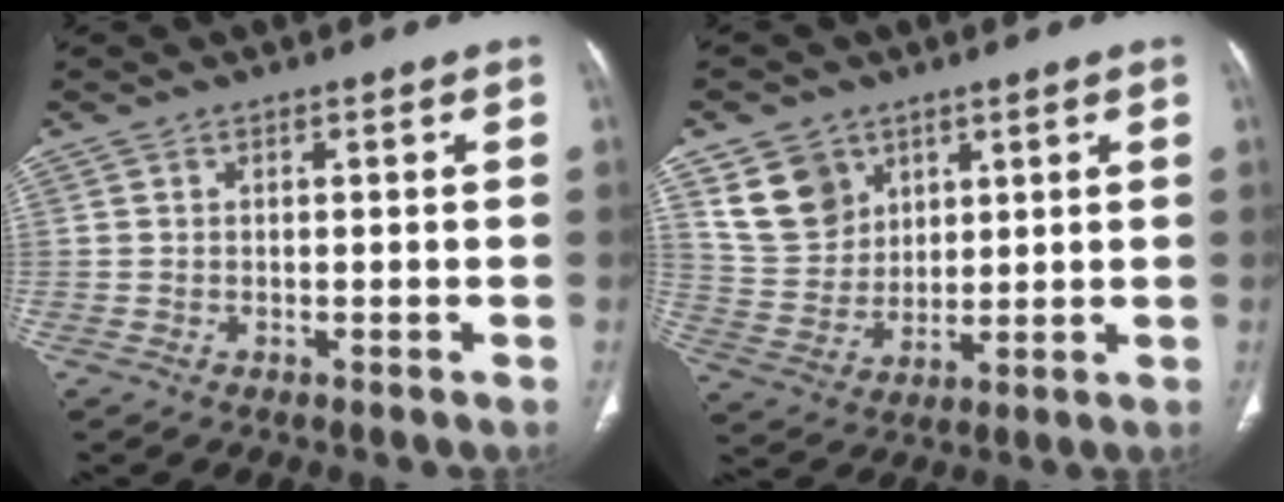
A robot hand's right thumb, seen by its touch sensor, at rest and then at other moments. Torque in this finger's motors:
{"motor_torque": [-0.91, 0.83, -0.05, 0.08, 0.17]}